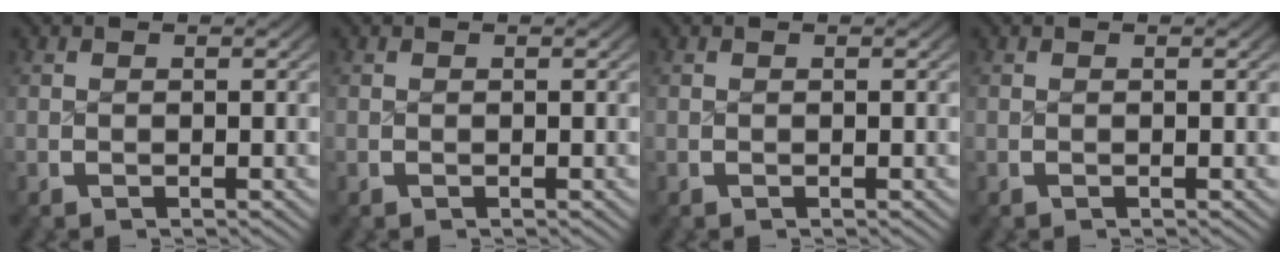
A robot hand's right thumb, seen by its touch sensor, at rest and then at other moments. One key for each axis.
{"total": 0.0}
{"total": 0.0}
{"total": 0.0}